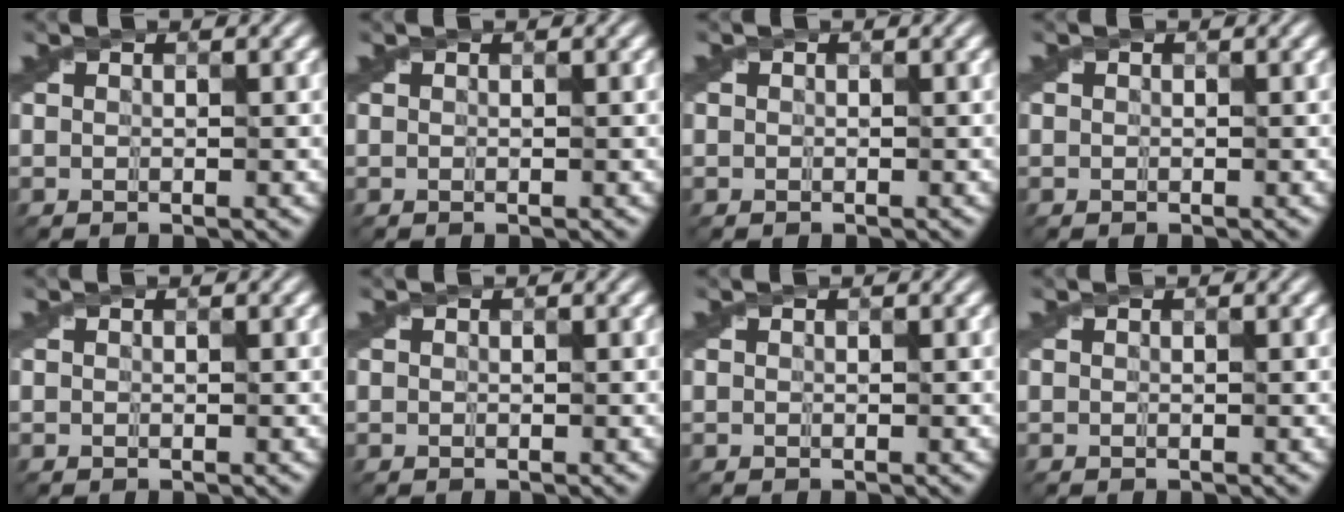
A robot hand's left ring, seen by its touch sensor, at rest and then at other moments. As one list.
[{"total": 0.0}, {"total": 1.6, "force": [0.2, 1.5, 0.4], "torque": [-0.011, -0.002, -0.002]}, {"total": 1.3, "force": [0.1, 1.2, 0.3], "torque": [-0.005, -0.004, -0.003]}, {"total": 0.0}, {"total": 0.7, "force": [0.0, 0.7, 0.1], "torque": [-0.001, -0.004, -0.002]}, {"total": 0.0}, {"total": 0.0}]